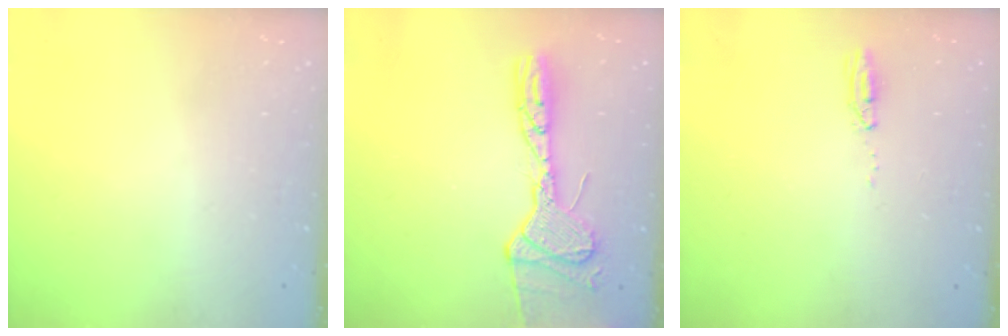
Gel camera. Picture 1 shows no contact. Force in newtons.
{"total": 16.8, "press": 16.1, "slide": 4.6}
{"total": 3.8, "press": 3.7, "slide": 1.1}